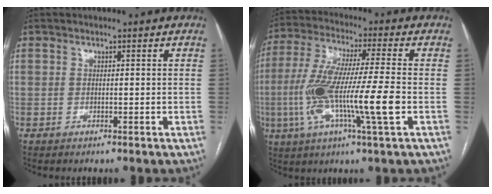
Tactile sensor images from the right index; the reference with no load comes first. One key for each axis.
{"total": 15.4, "fx": -3.3, "fy": 0.3, "fz": 15.1, "tx": -0.300, "ty": -0.011, "tz": -0.068}